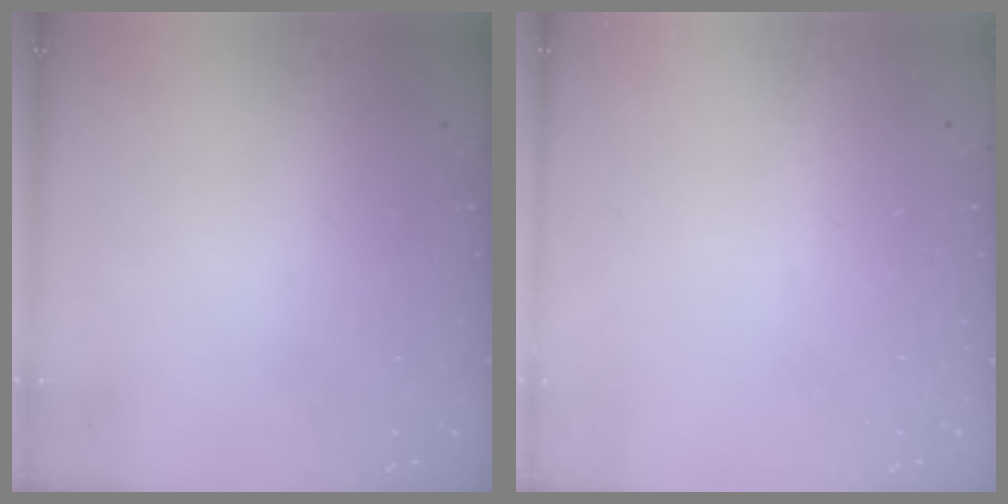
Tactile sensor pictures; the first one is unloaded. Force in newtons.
{"total": 0.0}